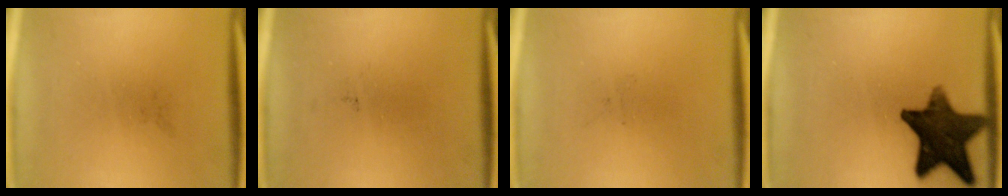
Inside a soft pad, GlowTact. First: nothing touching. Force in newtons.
{"total": 0.0}
{"total": 0.0}
{"total": 14.0}